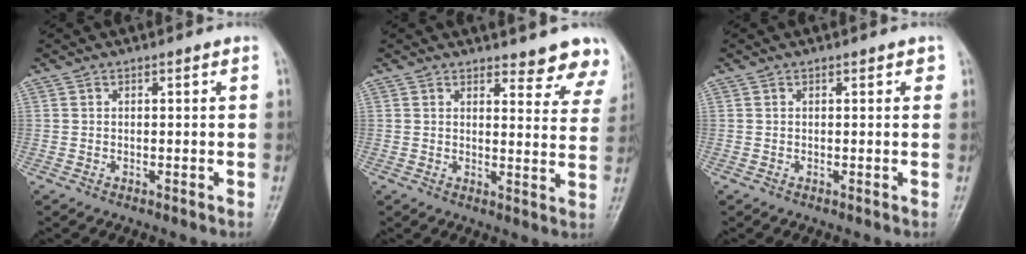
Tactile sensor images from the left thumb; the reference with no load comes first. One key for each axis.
{"total": 8.9, "fx": 8.2, "fy": 2.6, "fz": 2.2, "tx": 0.020, "ty": -0.049, "tz": 0.071}
{"total": 1.0, "fx": 0.6, "fy": 0.6, "fz": 0.6, "tx": 0.000, "ty": -0.001, "tz": 0.002}